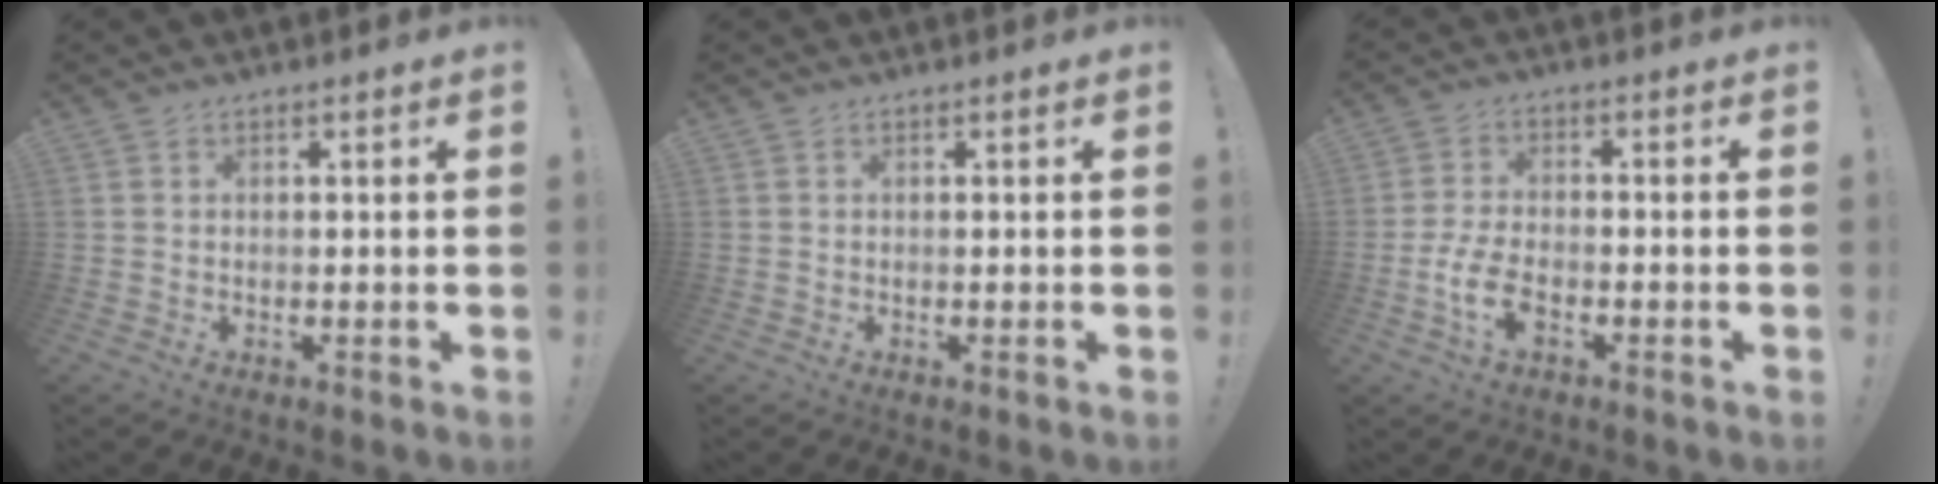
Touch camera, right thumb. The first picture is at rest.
{"total": 0.0}
{"total": 8.1, "force": [-3.5, 3.9, 6.1], "torque": [-0.138, 0.004, -0.059]}